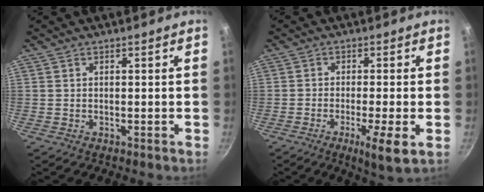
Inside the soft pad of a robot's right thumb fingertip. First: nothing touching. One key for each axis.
{"total": 6.6, "fx": -2.3, "fy": 0.7, "fz": 6.1, "tx": -0.108, "ty": 0.000, "tz": -0.036}